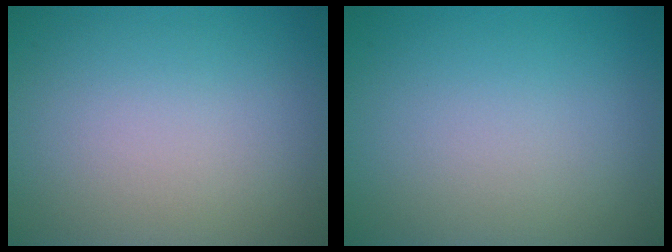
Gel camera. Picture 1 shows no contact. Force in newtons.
{"total": 0.0}